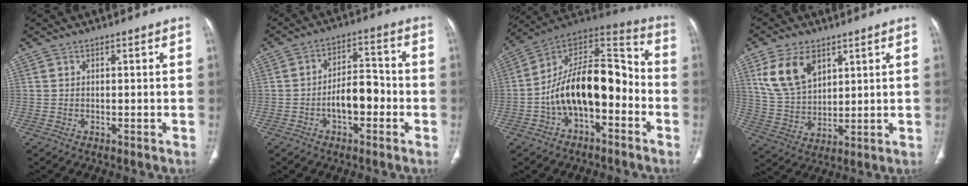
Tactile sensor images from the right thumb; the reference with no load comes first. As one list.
[{"total": 8.2, "force": [-2.6, 4.5, 6.4], "torque": [-0.089, 0.035, -0.048]}, {"total": 19.3, "force": [-4.6, 10.6, 15.5], "torque": [-0.229, 0.076, -0.080]}, {"total": 11.7, "force": [5.7, 7.1, 7.3], "torque": [-0.125, -0.020, 0.122]}]